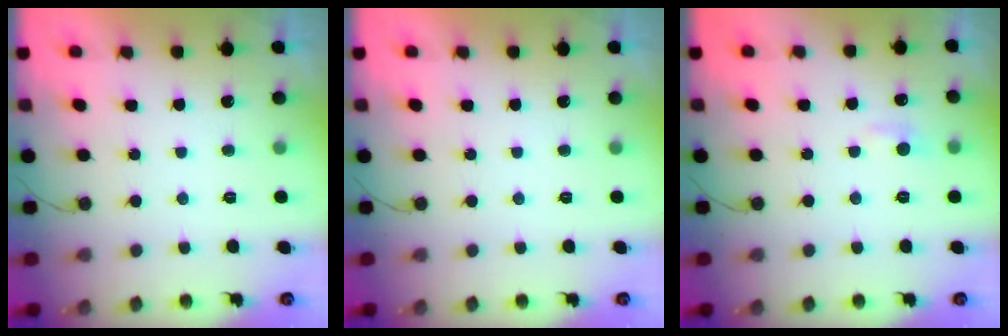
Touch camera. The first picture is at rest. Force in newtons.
{"total": 0.0}
{"total": 5.3, "press": 5.2, "slide": 0.6}